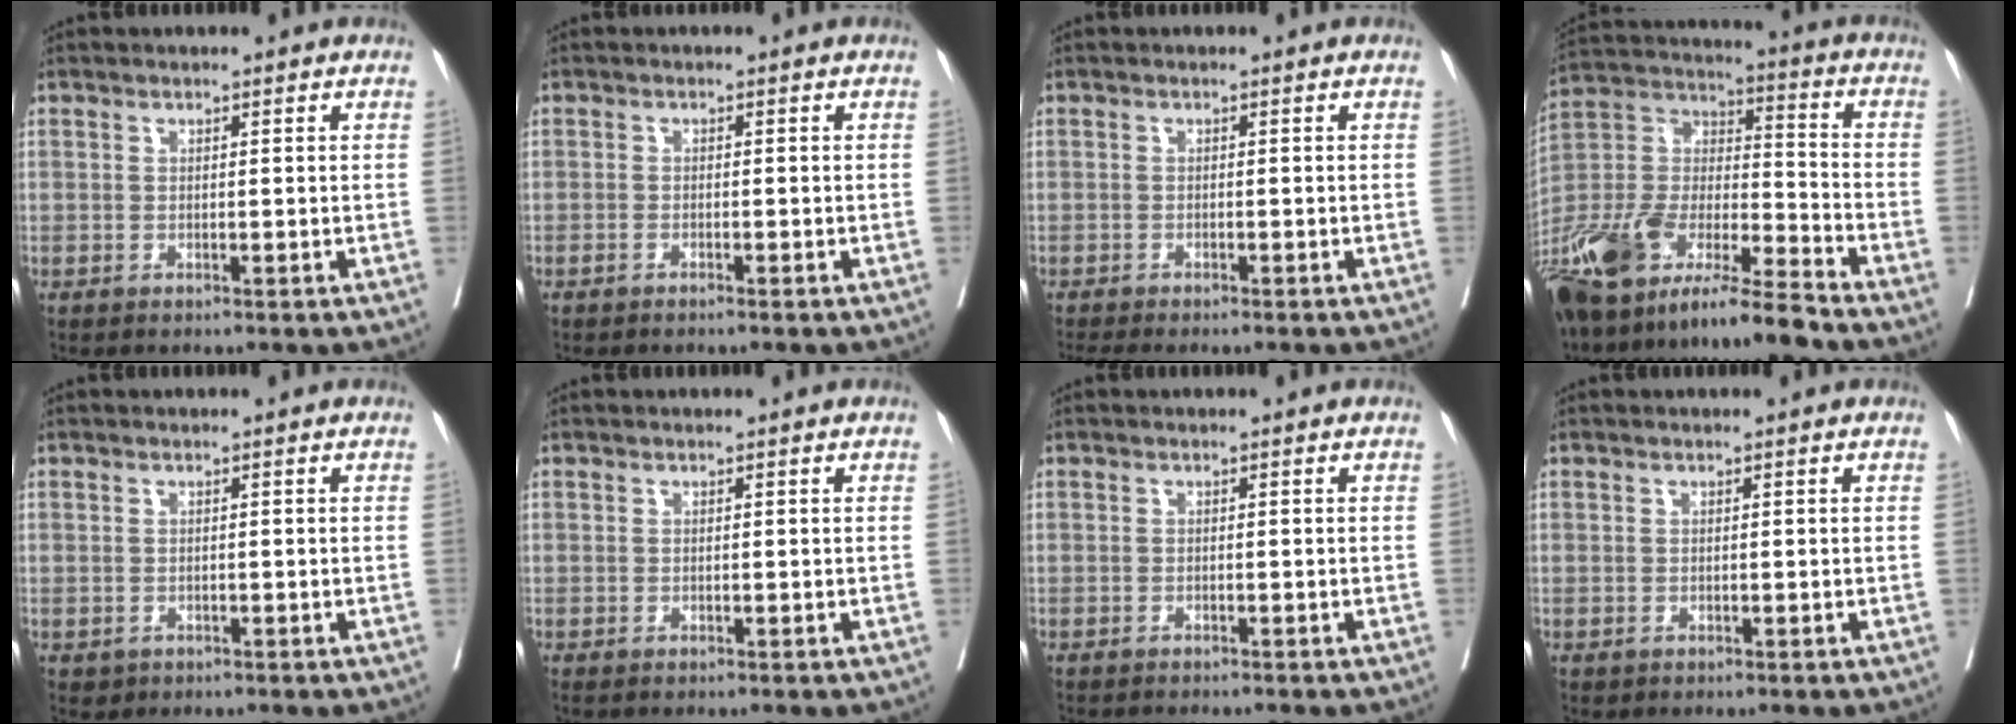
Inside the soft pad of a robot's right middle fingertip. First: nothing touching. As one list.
[{"total": 1.1, "force": [-0.9, 0.1, 0.7], "torque": [-0.012, -0.001, -0.014]}, {"total": 5.8, "force": [-5.0, 0.8, 2.8], "torque": [-0.035, -0.009, -0.075]}, {"total": 19.0, "force": [-15.0, 2.4, 11.4], "torque": [-0.248, -0.017, -0.284]}, {"total": 0.9, "force": [-0.3, 0.9, 0.2], "torque": [-0.007, 0.002, 0.002]}, {"total": 0.0}, {"total": 2.9, "force": [-2.7, 0.4, 0.9], "torque": [-0.014, -0.005, -0.035]}, {"total": 0.0}]